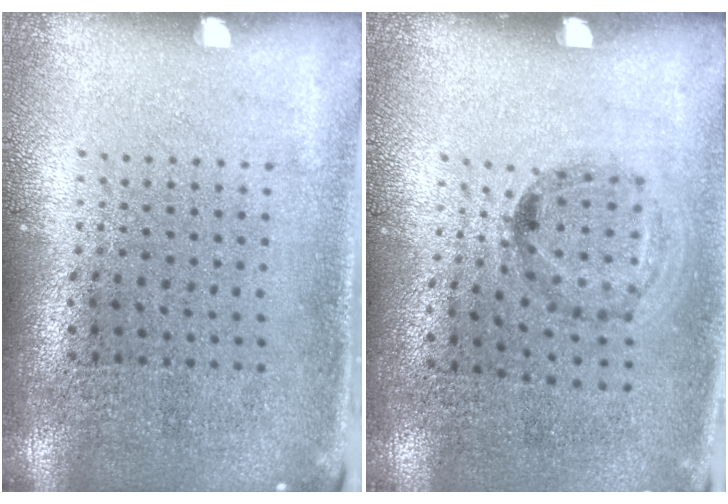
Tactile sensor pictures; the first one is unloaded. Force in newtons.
{"total": 1.2, "press": 0.7, "slide": 1.0}